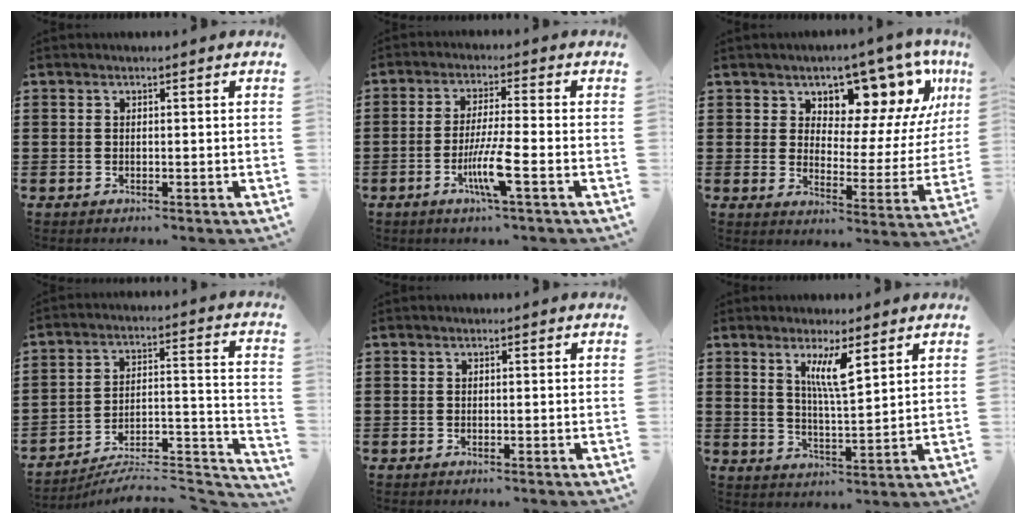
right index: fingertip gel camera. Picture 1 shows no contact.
{"total": 6.9, "force": [-2.6, 0.1, 6.4], "torque": [-0.126, -0.019, -0.050]}
{"total": 10.2, "force": [7.6, 4.8, 4.9], "torque": [-0.092, -0.056, 0.132]}
{"total": 6.3, "force": [-5.8, 1.2, 2.2], "torque": [-0.031, 0.000, -0.115]}
{"total": 0.0}
{"total": 5.9, "force": [3.1, 1.0, 4.9], "torque": [-0.098, 0.000, 0.050]}